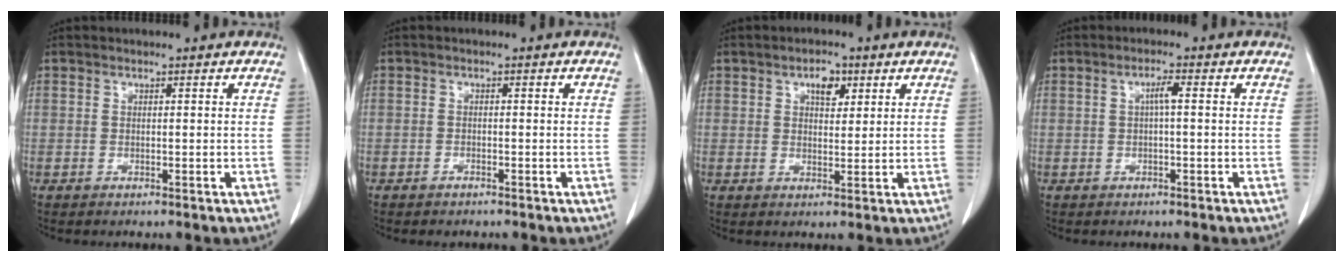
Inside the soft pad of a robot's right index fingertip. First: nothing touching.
{"total": 0.9, "force": [-0.8, 0.4, 0.2], "torque": [-0.007, 0.000, -0.011]}
{"total": 3.6, "force": [1.8, 1.9, 2.5], "torque": [-0.038, 0.004, 0.029]}
{"total": 2.0, "force": [0.2, 0.2, 1.9], "torque": [-0.036, 0.004, 0.004]}